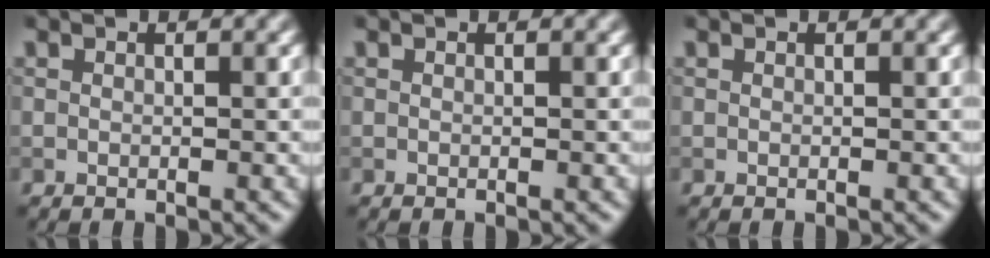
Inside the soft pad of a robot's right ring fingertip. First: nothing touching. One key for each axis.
{"total": 0.0}
{"total": 0.0}